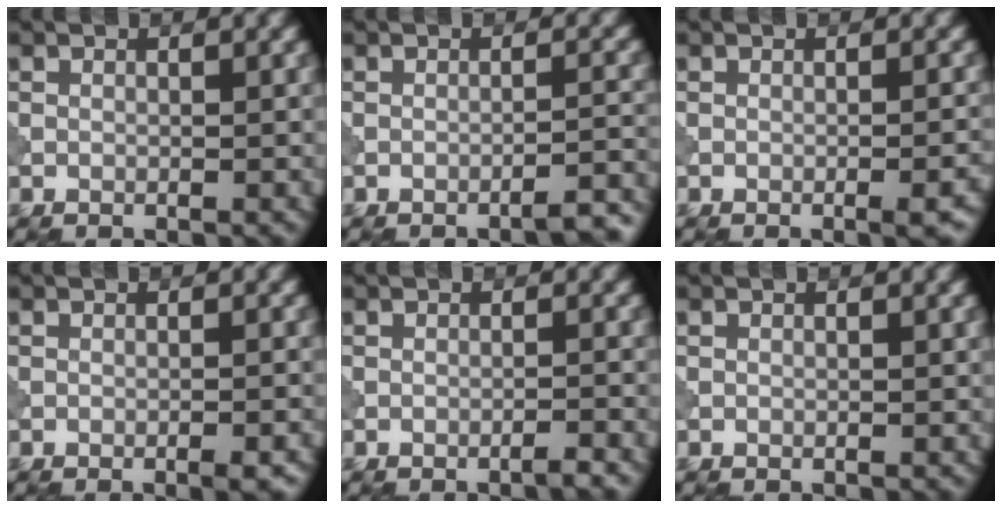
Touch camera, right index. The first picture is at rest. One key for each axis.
{"total": 2.9, "fx": -2.3, "fy": 0.5, "fz": 1.7, "tx": -0.015, "ty": 0.011, "tz": -0.039}
{"total": 2.4, "fx": -1.1, "fy": 0.6, "fz": 2.0, "tx": -0.025, "ty": 0.002, "tz": -0.016}
{"total": 1.6, "fx": -0.9, "fy": 0.3, "fz": 1.3, "tx": -0.015, "ty": 0.002, "tz": -0.015}
{"total": 1.2, "fx": -0.8, "fy": 0.0, "fz": 0.8, "tx": -0.009, "ty": 0.005, "tz": -0.021}
{"total": 0.0}